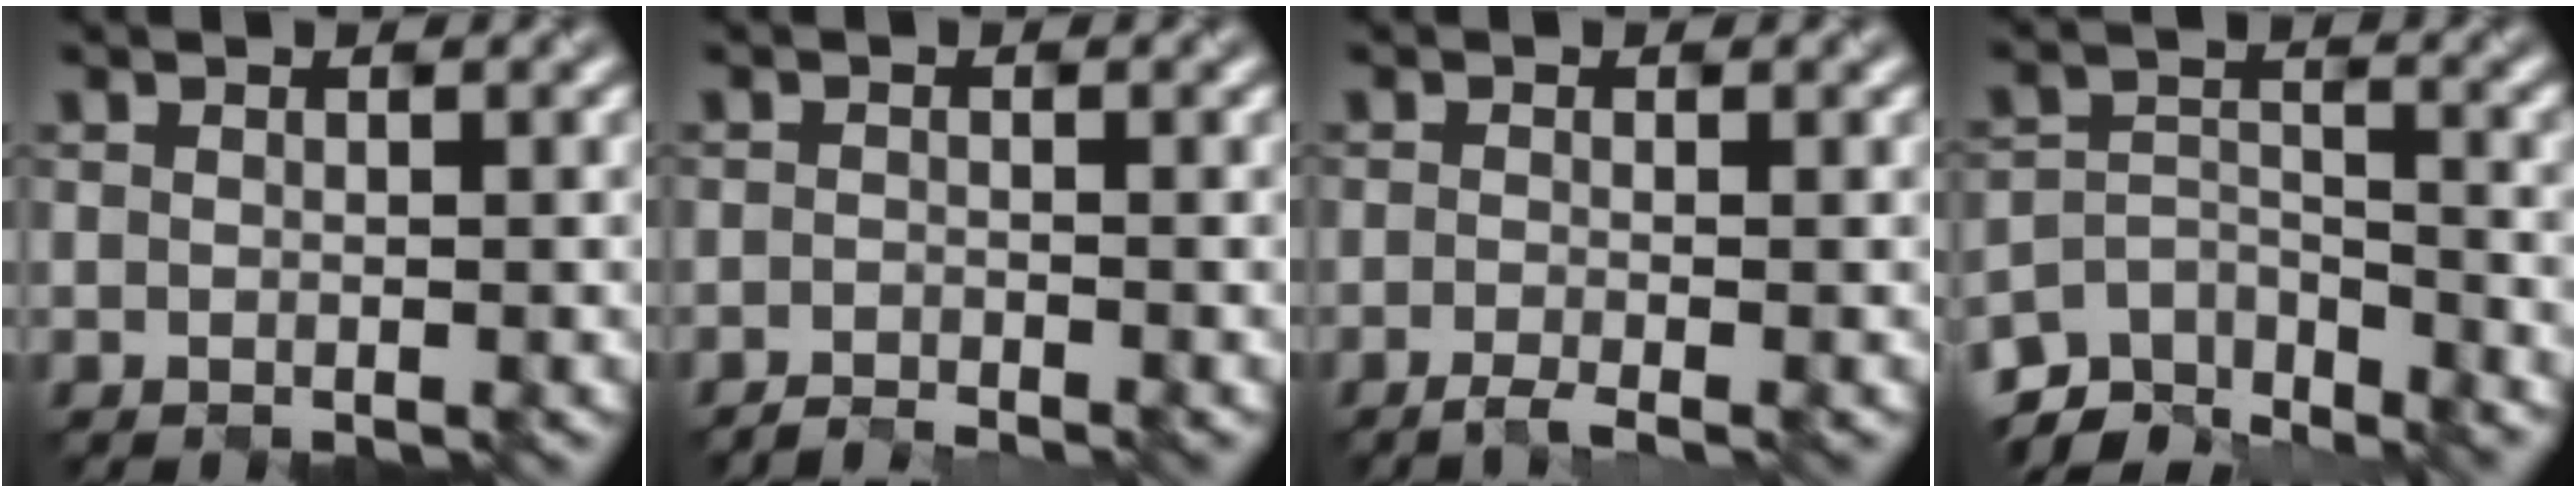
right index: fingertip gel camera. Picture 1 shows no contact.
{"total": 1.1, "force": [-1.1, 0.1, 0.2], "torque": [0.010, -0.006, -0.029]}
{"total": 1.5, "force": [-0.8, 0.3, 1.2], "torque": [-0.014, -0.009, -0.022]}
{"total": 5.4, "force": [-5.1, 1.6, 1.0], "torque": [-0.019, -0.014, -0.093]}